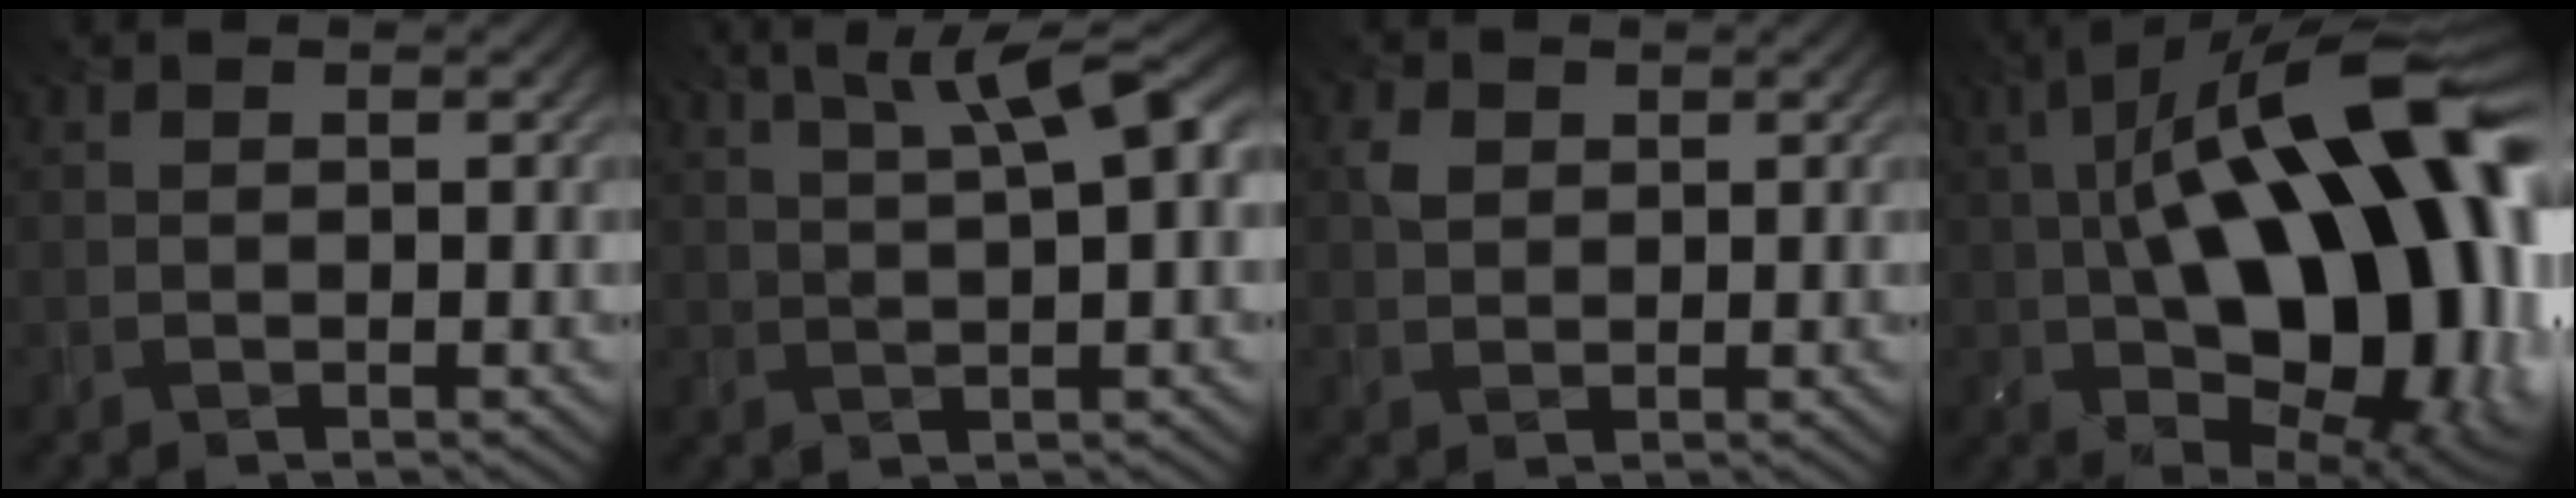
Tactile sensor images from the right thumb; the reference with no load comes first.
{"total": 7.4, "force": [3.1, 1.2, 6.5], "torque": [-0.111, 0.022, 0.059]}
{"total": 1.9, "force": [0.7, 1.4, 1.0], "torque": [-0.024, 0.004, 0.012]}
{"total": 21.0, "force": [0.7, 10.2, 18.4], "torque": [-0.281, 0.026, -0.011]}